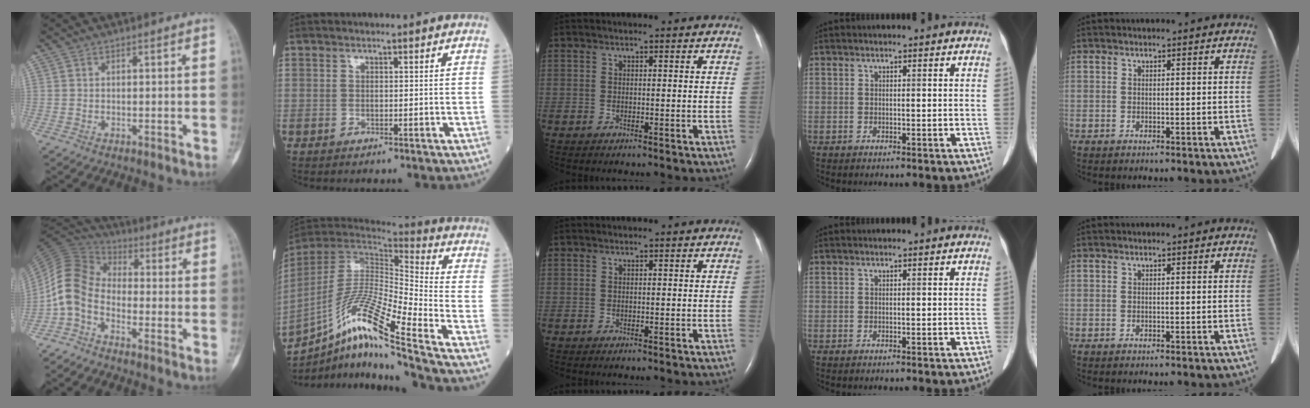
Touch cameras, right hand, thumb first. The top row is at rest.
{"thumb": {"total": 8.3, "force": [-3.6, 5.4, 5.2], "torque": [-0.101, 0.054, -0.092]}, "index": {"total": 19.5, "force": [-13.4, -1.0, 14.1], "torque": [-0.303, -0.022, -0.256]}}